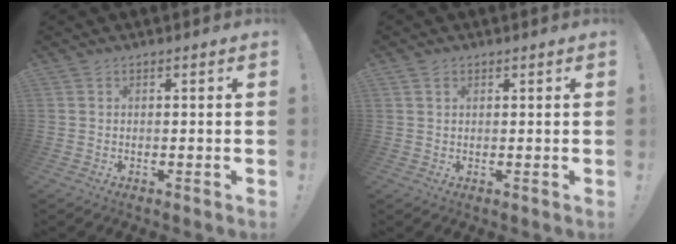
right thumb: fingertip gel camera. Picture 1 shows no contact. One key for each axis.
{"total": 1.4, "fx": 0.8, "fy": 1.1, "fz": 0.6, "tx": -0.007, "ty": 0.001, "tz": 0.013}